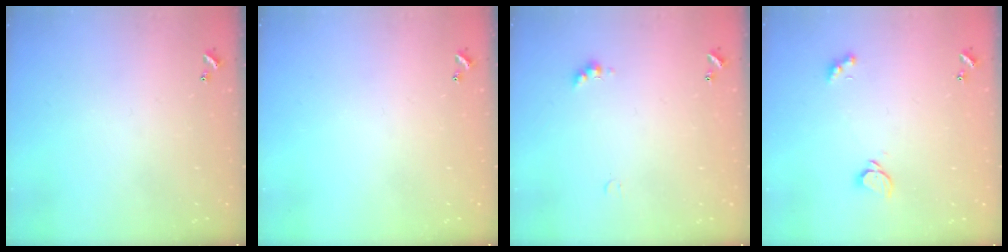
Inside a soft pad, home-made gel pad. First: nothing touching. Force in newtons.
{"total": 0.0}
{"total": 2.0, "press": 2.0, "slide": 0.5}
{"total": 1.9, "press": 1.8, "slide": 0.5}